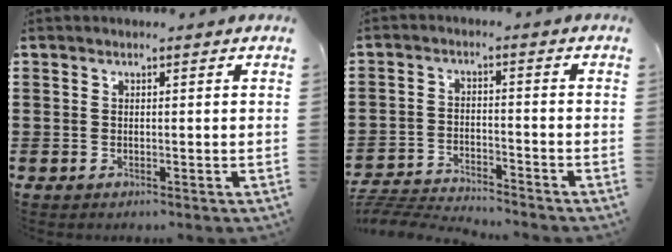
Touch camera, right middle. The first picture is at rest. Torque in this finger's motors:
{"motor_torque": [0.17, 0.05, 0.00, 0.01]}